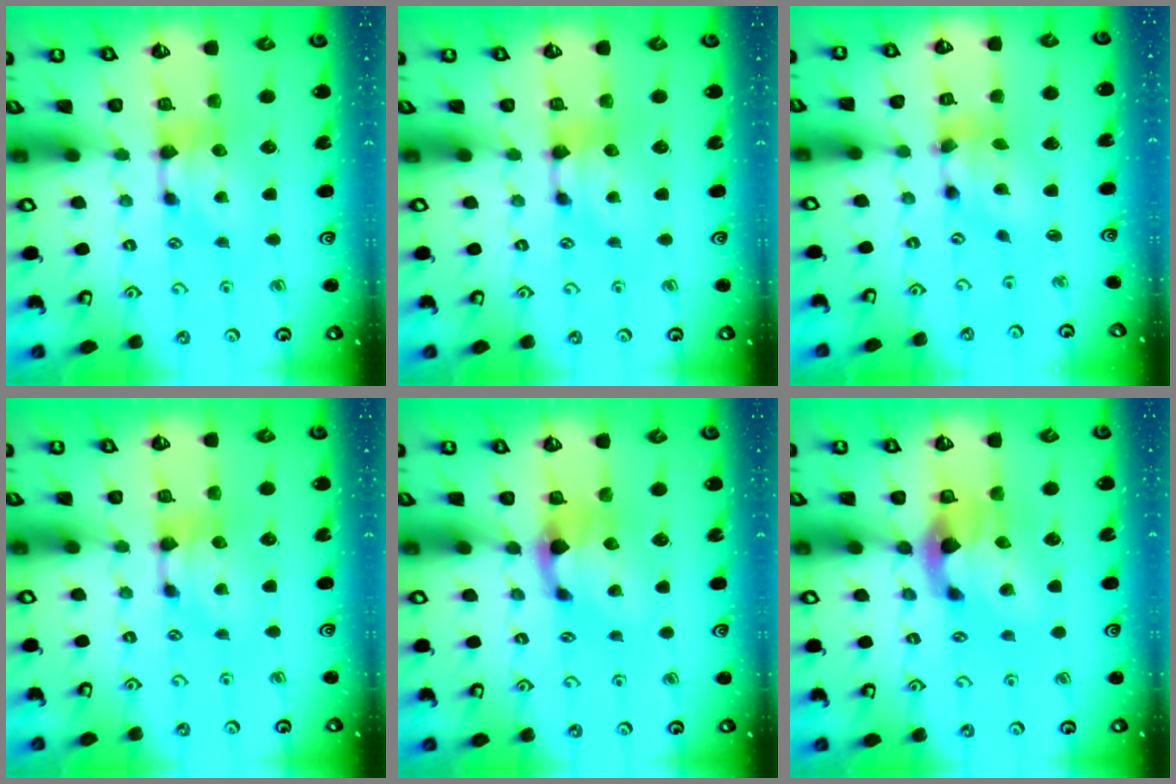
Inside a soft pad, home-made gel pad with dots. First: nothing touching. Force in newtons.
{"total": 0.0}
{"total": 5.3, "press": 5.0, "slide": 1.9}
{"total": 0.0}
{"total": 1.7, "press": 0.9, "slide": 1.4}
{"total": 4.9, "press": 4.4, "slide": 2.0}